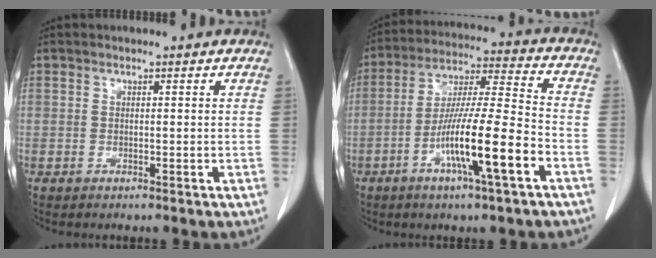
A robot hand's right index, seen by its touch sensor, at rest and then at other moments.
{"total": 14.4, "force": [-5.8, 0.3, 13.1], "torque": [-0.240, -0.004, -0.105]}